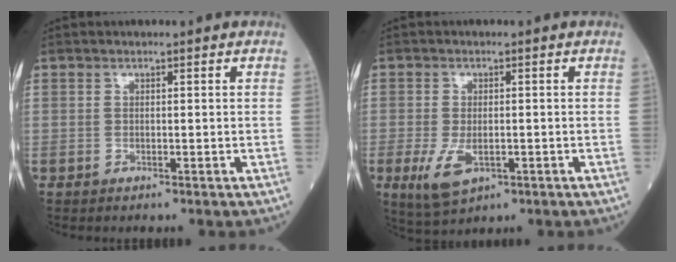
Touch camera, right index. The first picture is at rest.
{"total": 5.8, "force": [-2.0, 2.7, 4.7], "torque": [-0.101, -0.013, -0.026]}